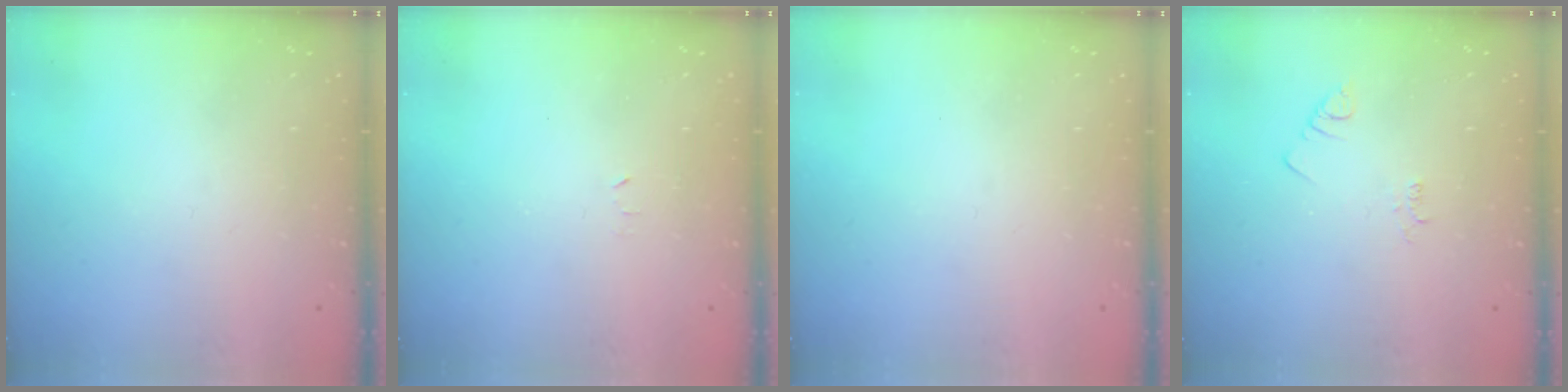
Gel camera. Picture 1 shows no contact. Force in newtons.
{"total": 2.4, "press": 2.4, "slide": 0.4}
{"total": 0.0}
{"total": 1.9, "press": 1.9, "slide": 0.3}